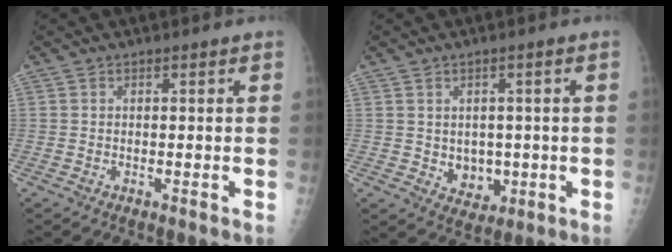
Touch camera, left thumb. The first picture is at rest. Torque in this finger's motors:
{"motor_torque": [-0.02, -0.01, 0.14, -0.02, 0.02]}